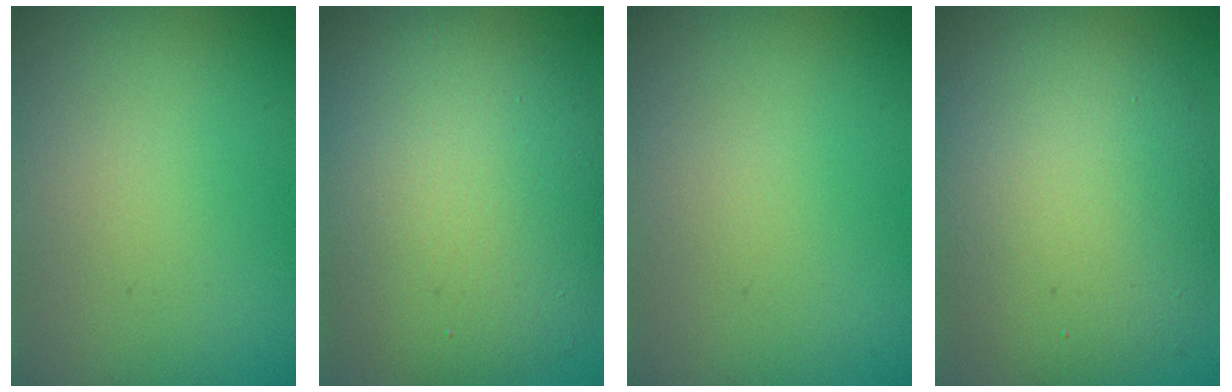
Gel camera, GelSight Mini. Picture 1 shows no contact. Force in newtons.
{"total": 11.4, "press": 11.4, "slide": 0.8}
{"total": 0.0}
{"total": 9.4, "press": 9.4, "slide": 0.6}